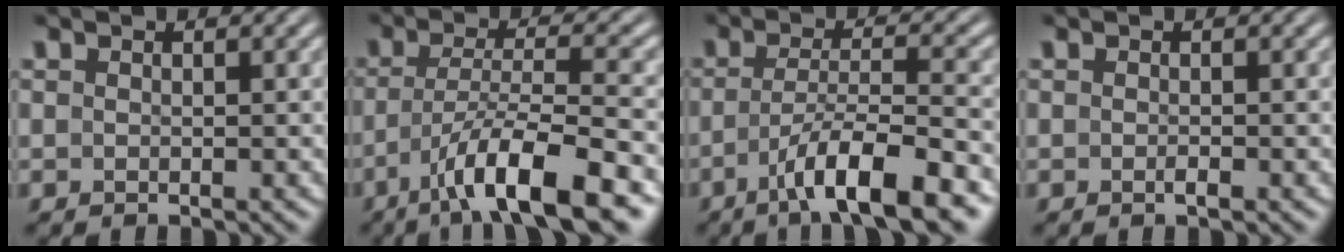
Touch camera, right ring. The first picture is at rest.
{"total": 7.5, "force": [-3.8, 1.6, 6.3], "torque": [-0.098, -0.017, -0.050]}
{"total": 6.8, "force": [-3.6, 1.3, 5.6], "torque": [-0.084, -0.014, -0.050]}
{"total": 0.6, "force": [-0.4, 0.1, 0.4], "torque": [-0.007, 0.004, -0.009]}